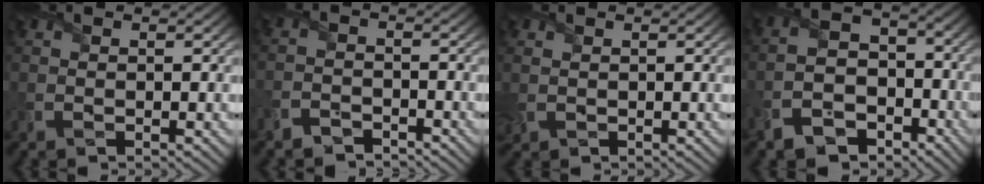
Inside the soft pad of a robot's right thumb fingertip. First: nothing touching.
{"total": 2.9, "force": [-2.8, 0.7, 0.2], "torque": [-0.003, 0.000, -0.065]}
{"total": 1.1, "force": [0.4, 0.9, 0.5], "torque": [-0.019, -0.001, 0.009]}
{"total": 8.5, "force": [-5.7, 4.9, 4.1], "torque": [-0.086, -0.012, -0.114]}